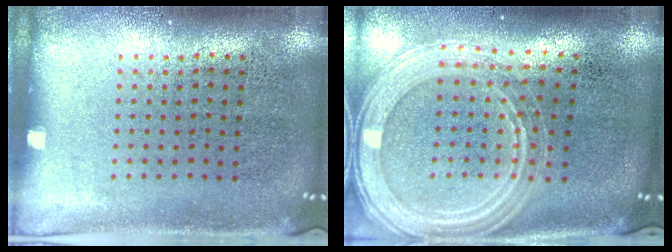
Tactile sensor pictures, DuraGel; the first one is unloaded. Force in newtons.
{"total": 2.3, "press": 2.0, "slide": 1.1}